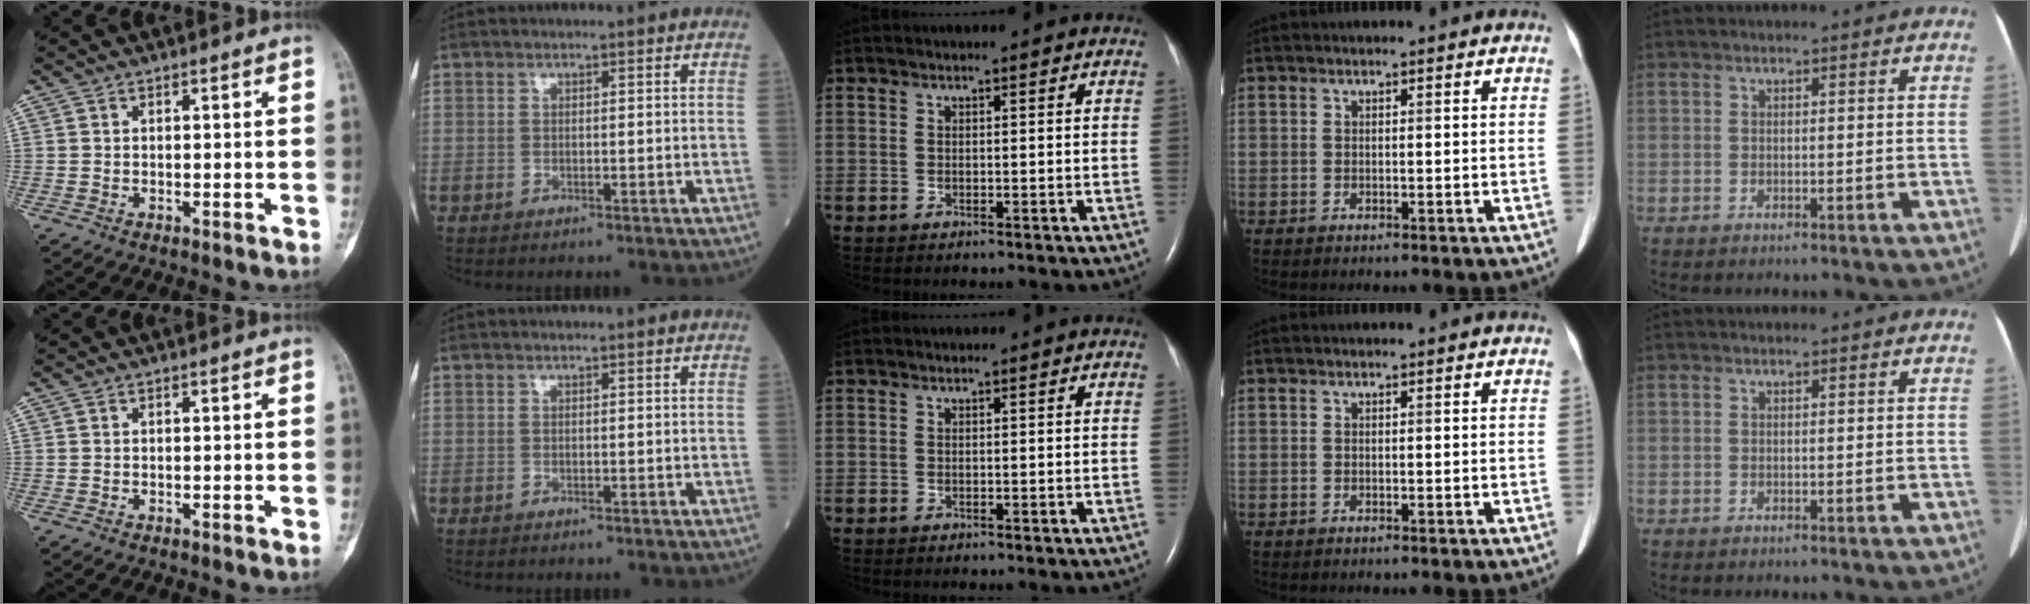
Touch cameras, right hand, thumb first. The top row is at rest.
{}